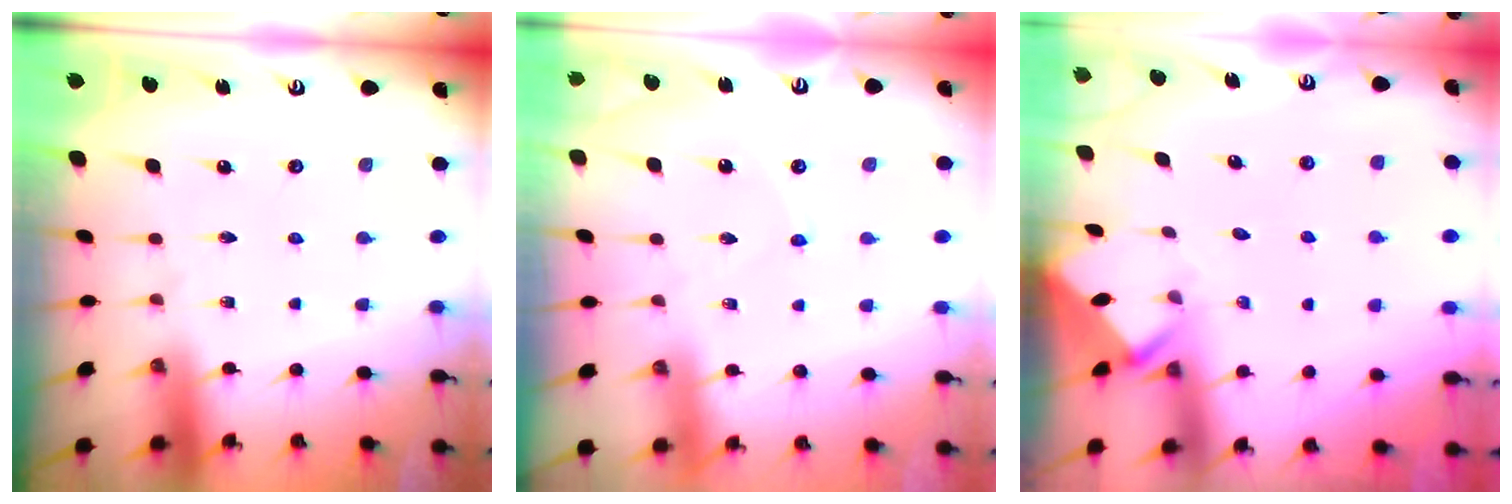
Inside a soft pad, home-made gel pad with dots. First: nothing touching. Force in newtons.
{"total": 2.9, "press": 2.9, "slide": 0.3}
{"total": 2.9, "press": 2.9, "slide": 0.2}